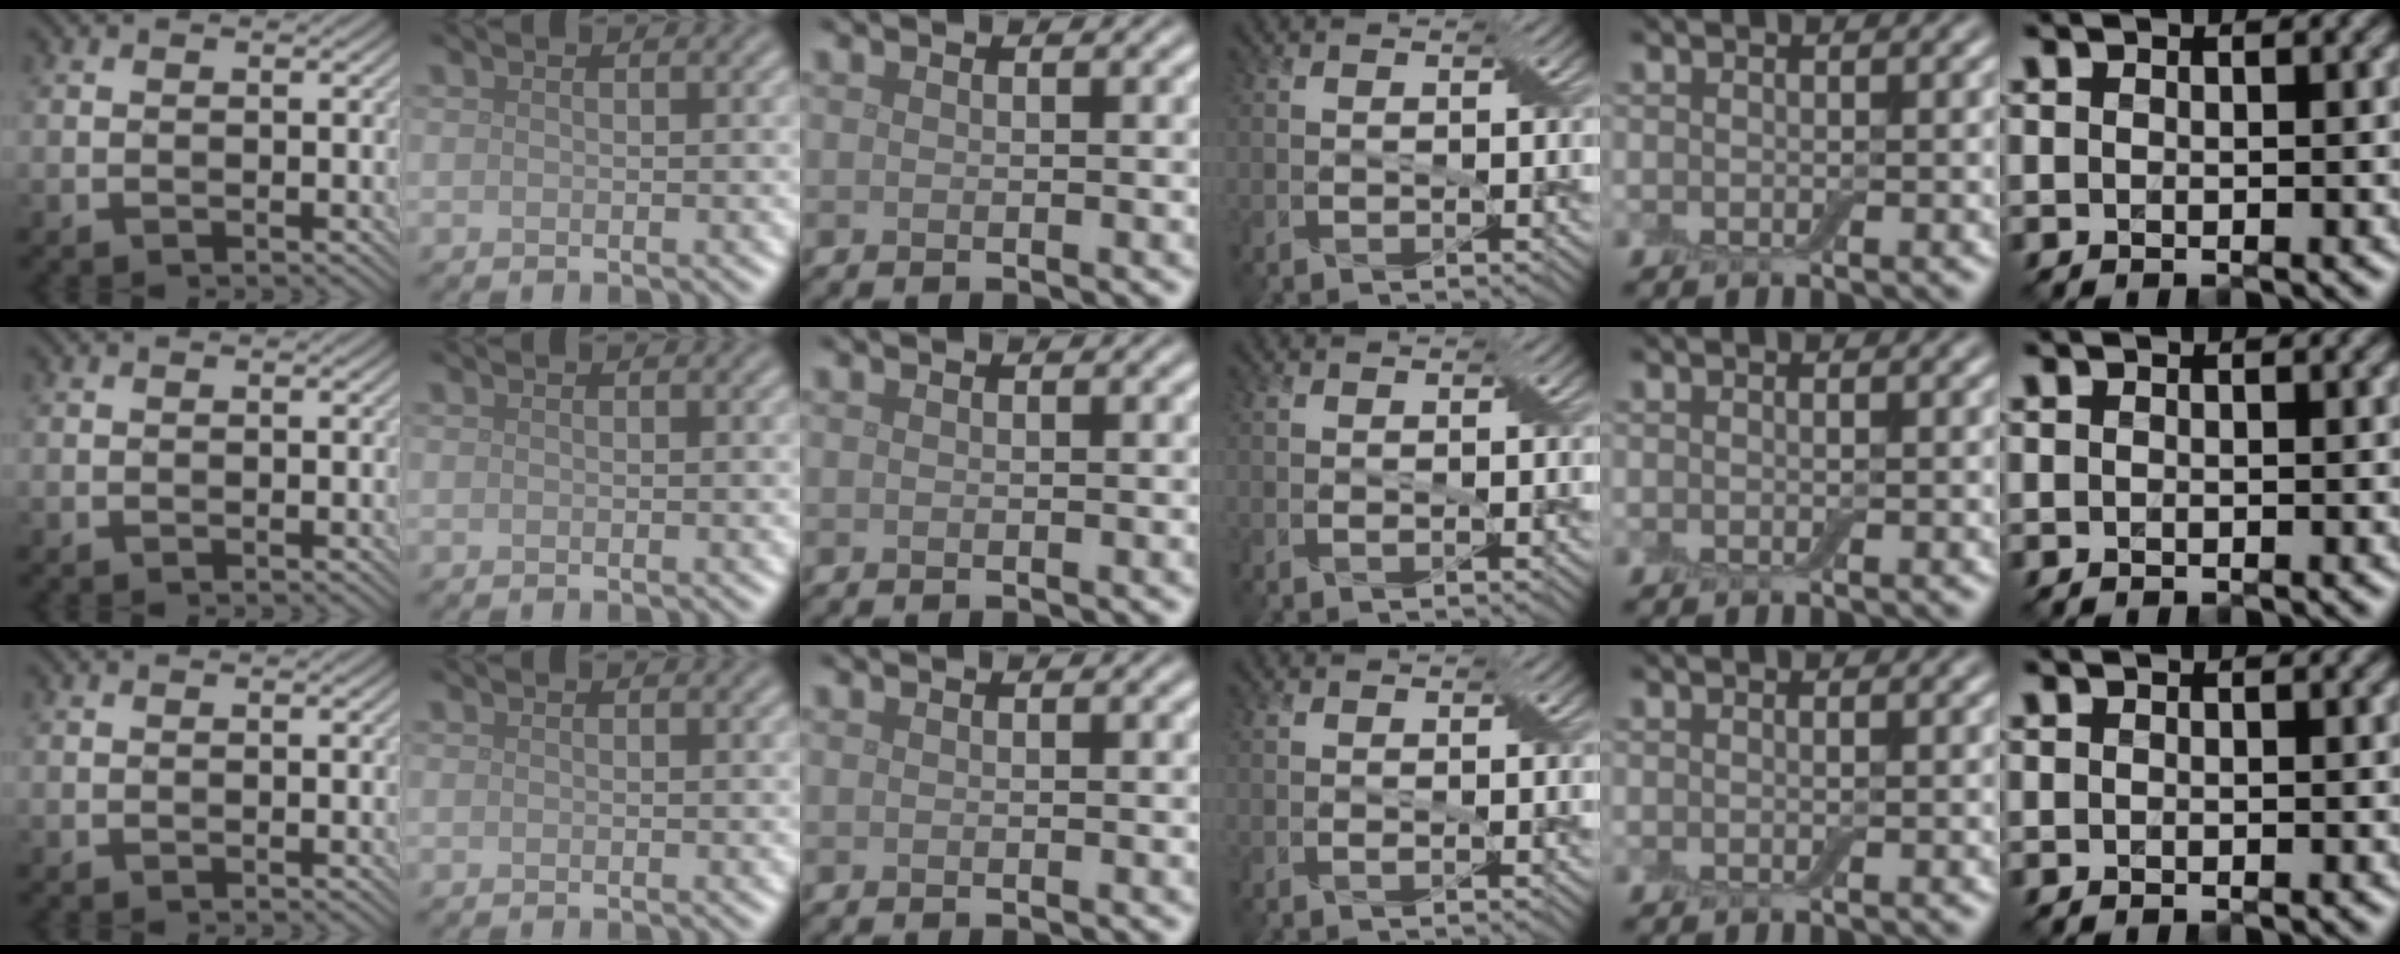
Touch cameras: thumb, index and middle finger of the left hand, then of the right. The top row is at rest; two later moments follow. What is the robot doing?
{"motion": "fold", "object": "bandage"}